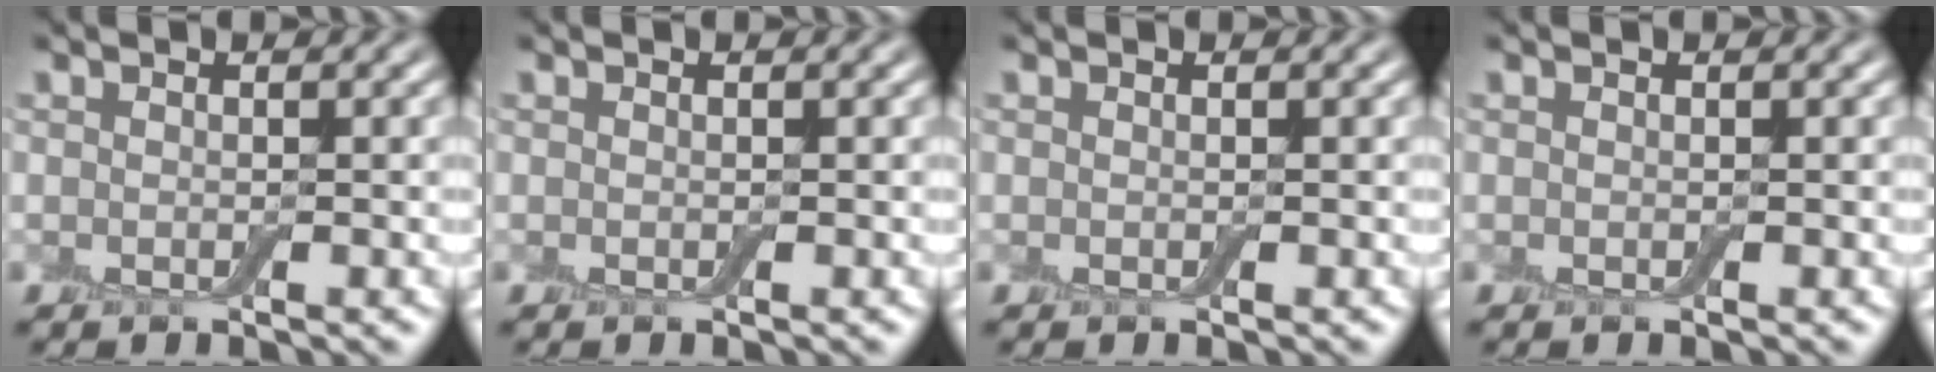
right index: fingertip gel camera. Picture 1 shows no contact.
{"total": 0.0}
{"total": 0.0}
{"total": 0.0}